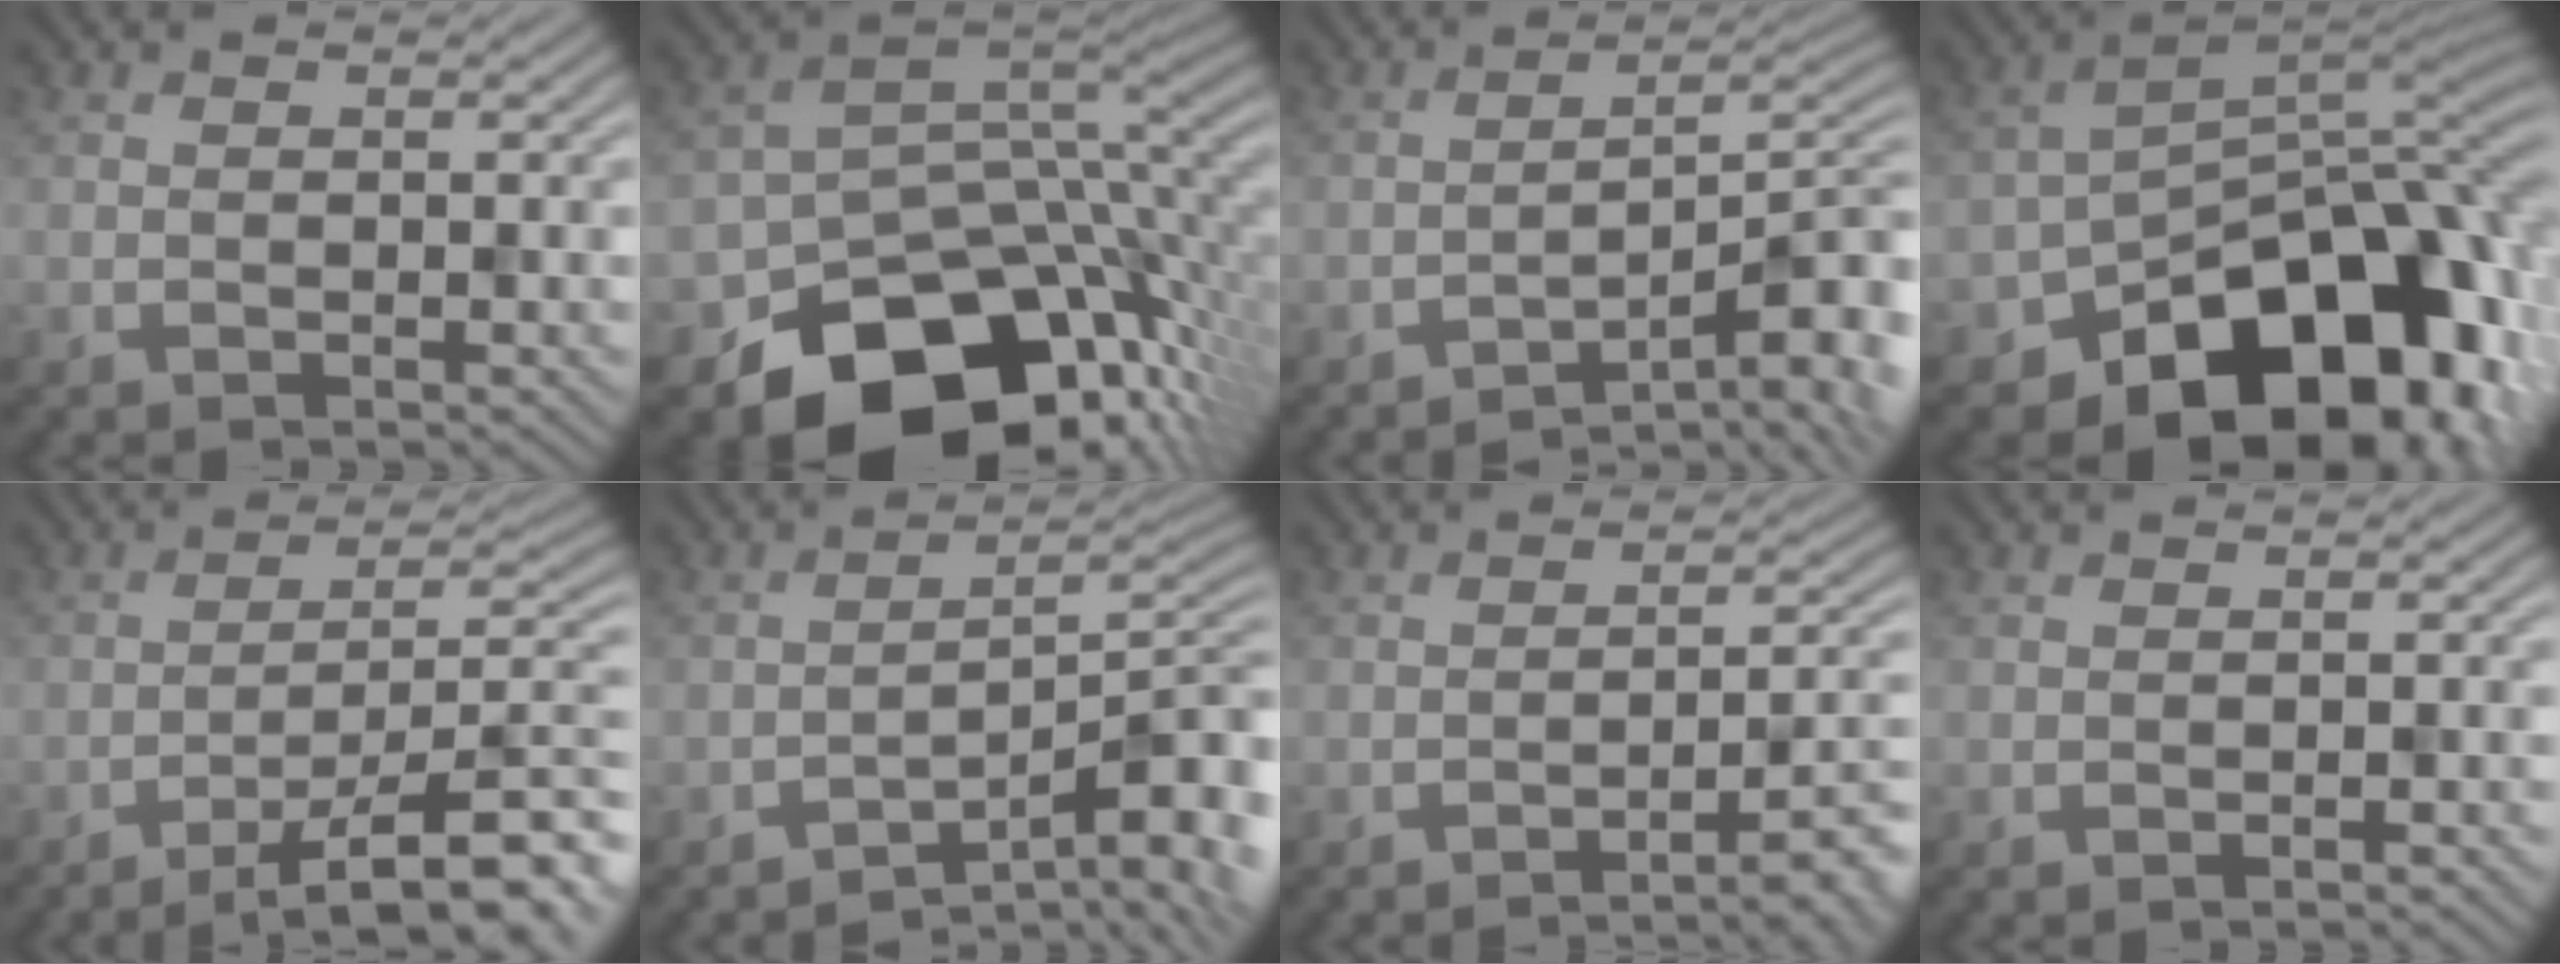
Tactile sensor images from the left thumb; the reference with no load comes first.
{"total": 15.1, "force": [-8.8, 9.3, 7.9], "torque": [-0.136, -0.043, -0.130]}
{"total": 8.5, "force": [-5.4, 2.0, 6.3], "torque": [-0.087, 0.005, -0.082]}
{"total": 15.9, "force": [-8.8, 9.6, 9.2], "torque": [-0.115, -0.027, -0.147]}
{"total": 12.6, "force": [-8.2, 3.0, 9.1], "torque": [-0.146, 0.005, -0.122]}
{"total": 9.4, "force": [-5.8, 2.1, 7.1], "torque": [-0.100, 0.003, -0.088]}
{"total": 6.2, "force": [-4.1, 1.2, 4.5], "torque": [-0.058, 0.011, -0.065]}
{"total": 0.8, "force": [-0.6, 0.1, 0.4], "torque": [-0.005, 0.002, -0.012]}